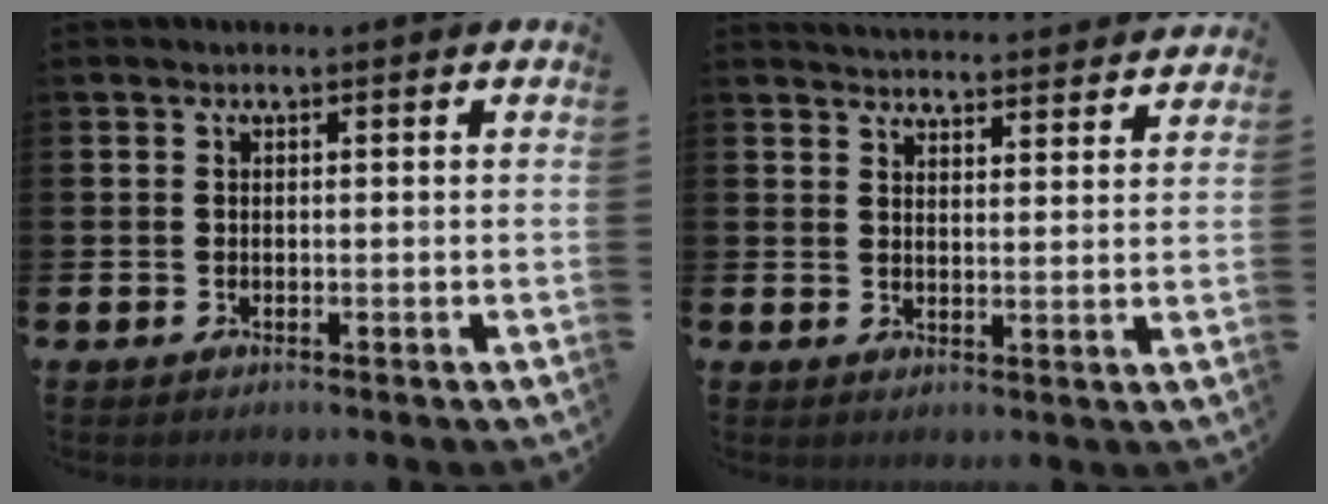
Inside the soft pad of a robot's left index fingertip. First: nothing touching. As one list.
[{"total": 4.3, "force": [4.3, 0.2, -0.1], "torque": [-0.008, -0.033, 0.077]}]